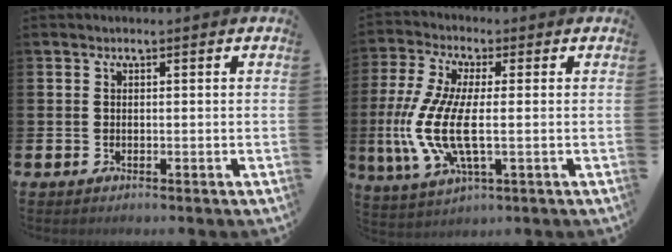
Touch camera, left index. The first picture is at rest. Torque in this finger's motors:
{"motor_torque": [0.93, 0.19, 0.65, 0.21]}